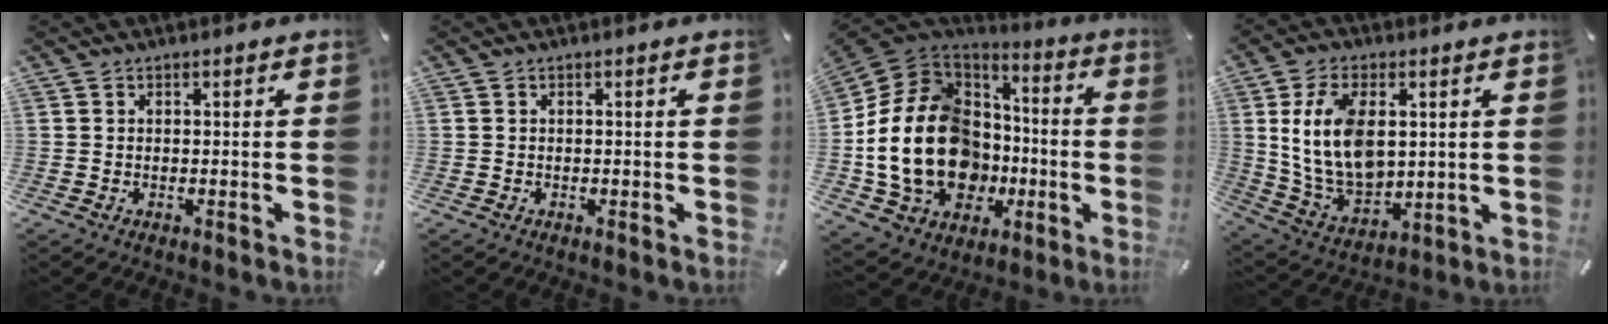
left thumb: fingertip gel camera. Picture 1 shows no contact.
{"total": 0.0}
{"total": 23.5, "force": [-3.9, 17.7, 15.1], "torque": [-0.359, 0.004, -0.053]}
{"total": 14.3, "force": [3.1, 9.0, 10.6], "torque": [-0.246, -0.008, 0.055]}